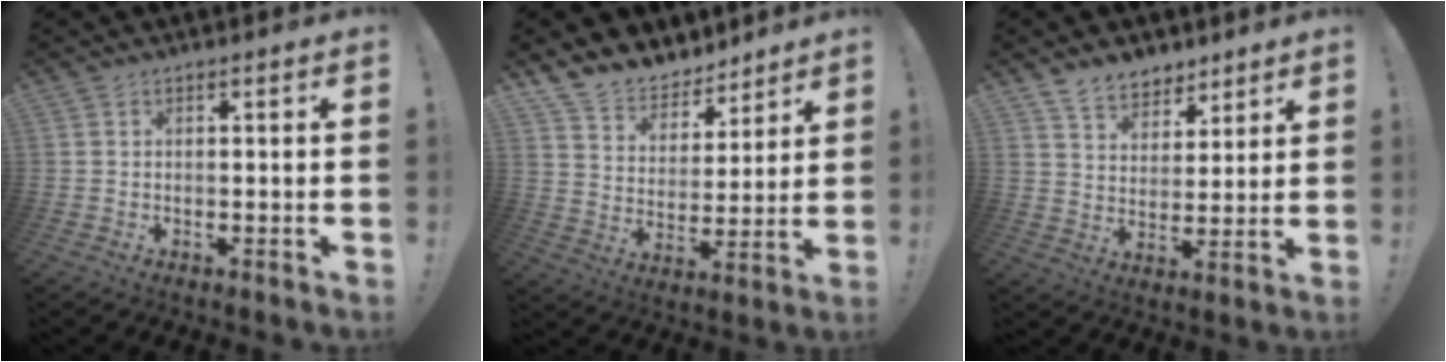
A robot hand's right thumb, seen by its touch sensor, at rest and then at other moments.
{"total": 10.0, "force": [8.6, 4.9, 0.9], "torque": [-0.026, -0.078, 0.167]}
{"total": 8.8, "force": [7.0, 5.0, 1.8], "torque": [-0.031, -0.050, 0.137]}